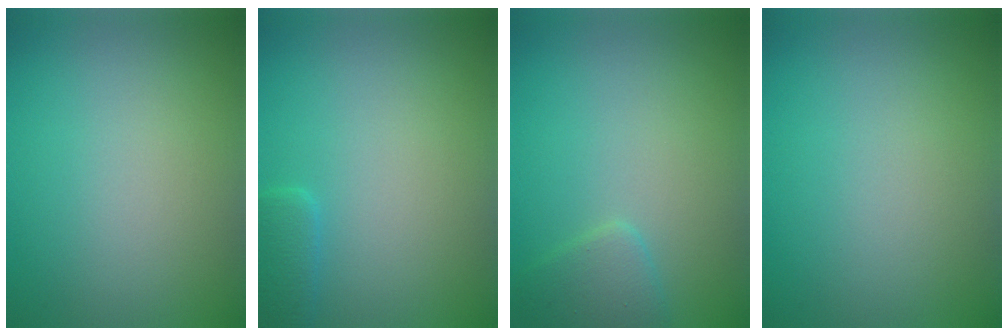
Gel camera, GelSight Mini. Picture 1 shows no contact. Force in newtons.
{"total": 1.6, "press": 1.6, "slide": 0.1}
{"total": 1.9, "press": 1.9, "slide": 0.1}
{"total": 0.0}